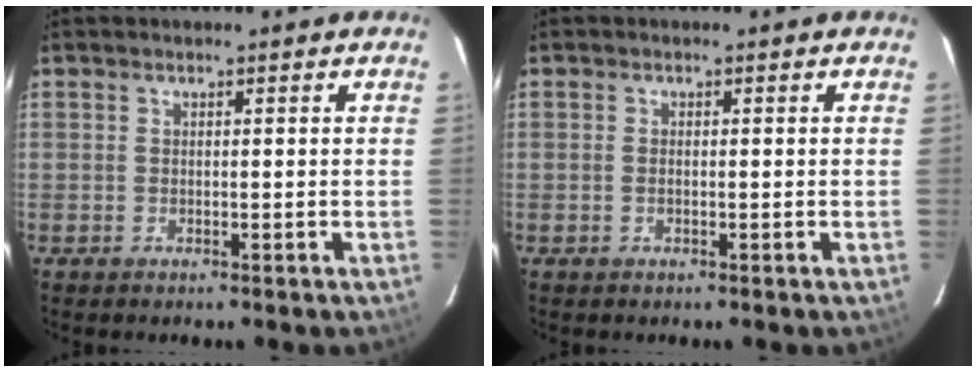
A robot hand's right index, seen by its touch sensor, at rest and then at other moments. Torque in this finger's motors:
{"motor_torque": [-0.16, 0.01, -0.08, -0.01]}